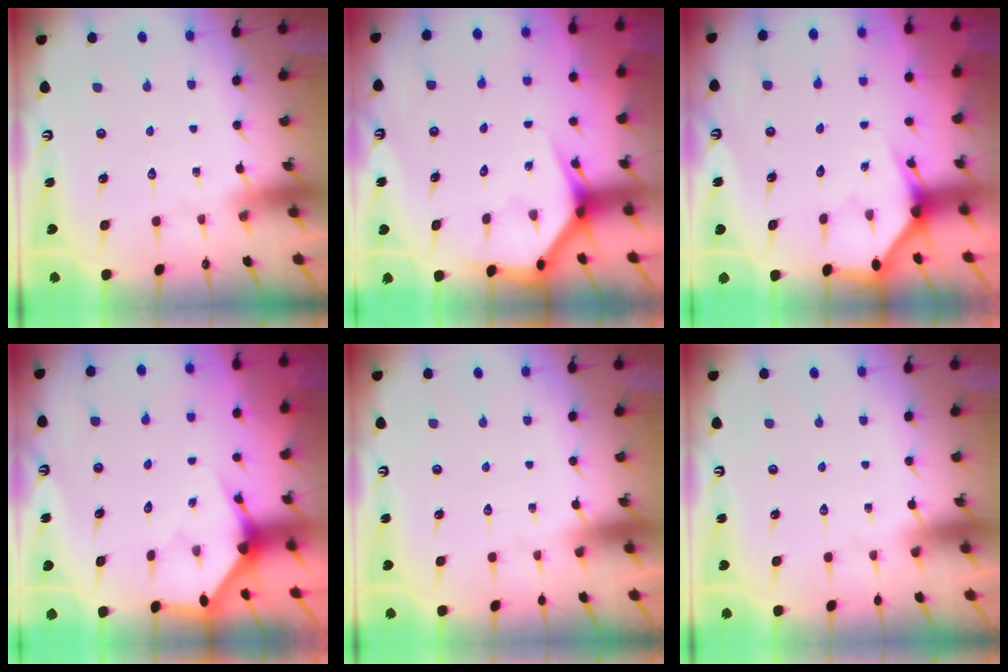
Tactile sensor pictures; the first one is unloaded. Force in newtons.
{"total": 4.1, "press": 4.1, "slide": 0.3}
{"total": 3.0, "press": 3.0, "slide": 0.1}
{"total": 3.4, "press": 3.4, "slide": 0.2}
{"total": 0.0}
{"total": 0.0}